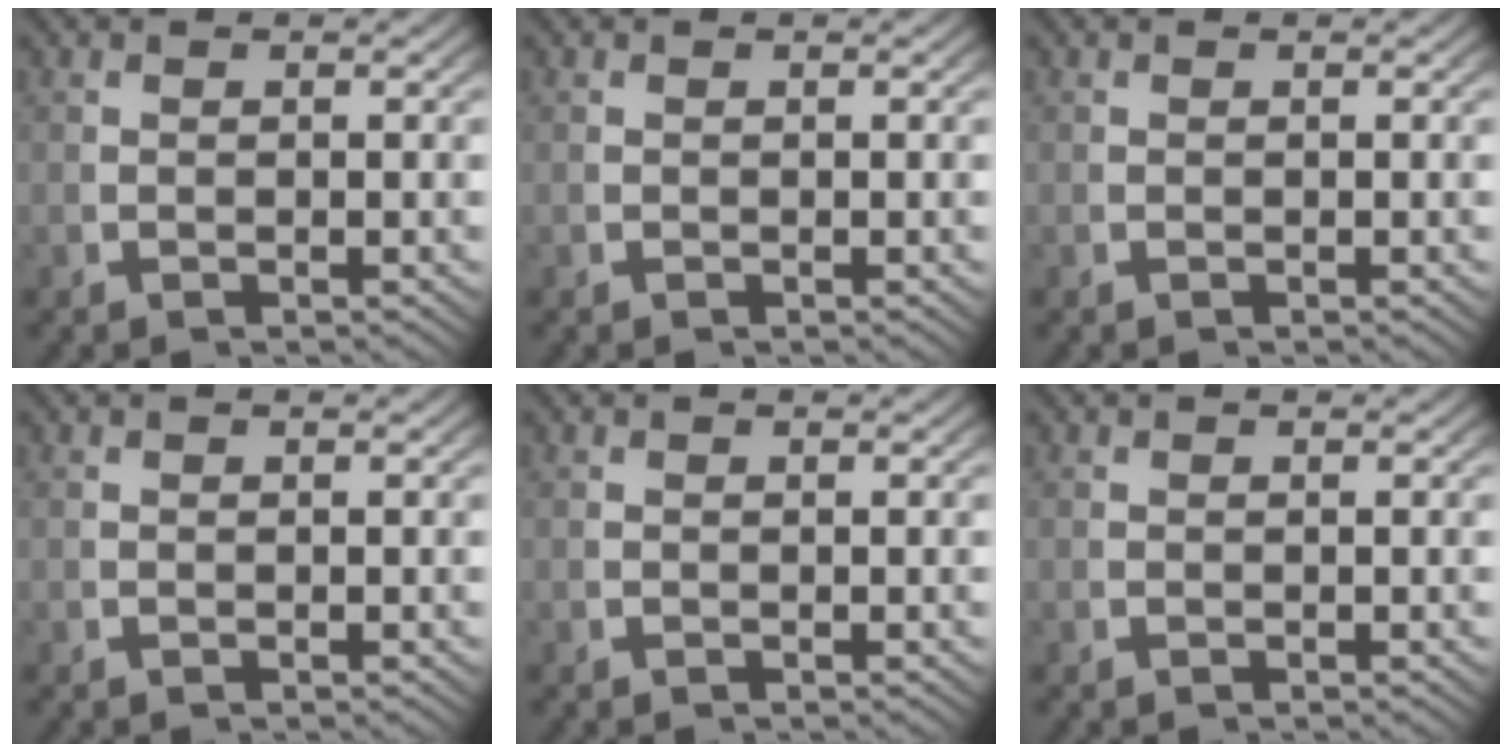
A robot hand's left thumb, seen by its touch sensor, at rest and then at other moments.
{"total": 0.0}
{"total": 0.0}
{"total": 0.0}
{"total": 0.0}
{"total": 0.0}